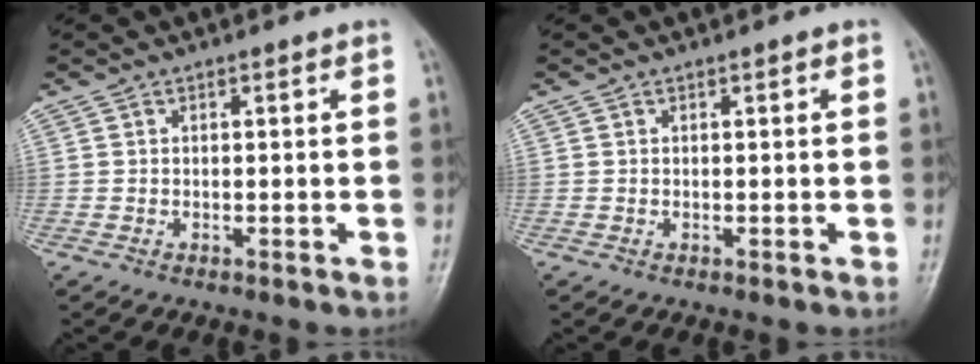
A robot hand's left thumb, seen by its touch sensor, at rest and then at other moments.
{"total": 0.0}